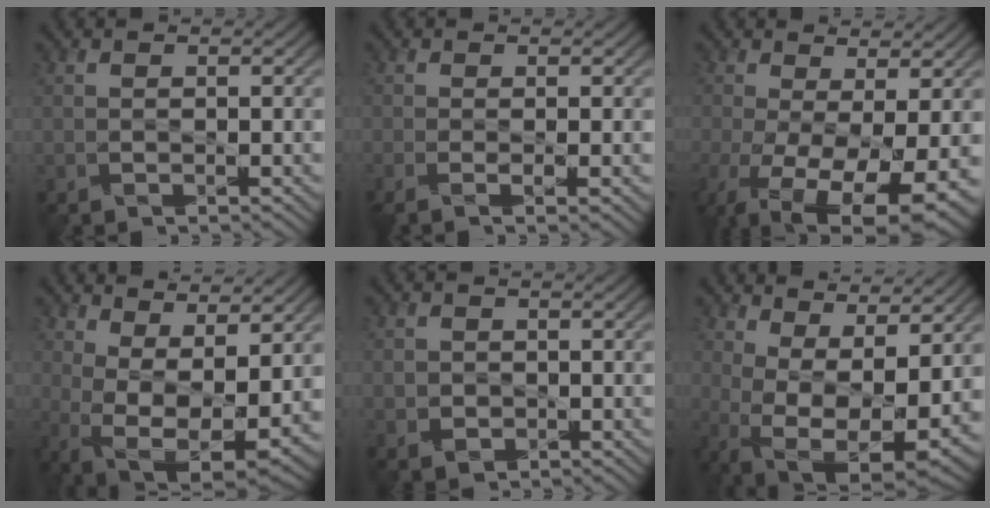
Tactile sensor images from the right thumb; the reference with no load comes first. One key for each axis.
{"total": 2.9, "fx": -0.9, "fy": 0.6, "fz": 2.7, "tx": -0.055, "ty": -0.006, "tz": -0.022}
{"total": 12.6, "fx": -4.2, "fy": 5.6, "fz": 10.4, "tx": -0.212, "ty": -0.047, "tz": -0.046}
{"total": 11.3, "fx": 1.5, "fy": 5.7, "fz": 9.7, "tx": -0.190, "ty": -0.023, "tz": 0.052}
{"total": 1.9, "fx": -0.3, "fy": 1.7, "fz": 0.6, "tx": -0.013, "ty": -0.008, "tz": -0.006}
{"total": 12.6, "fx": 1.6, "fy": 6.2, "fz": 10.8, "tx": -0.196, "ty": -0.020, "tz": 0.056}